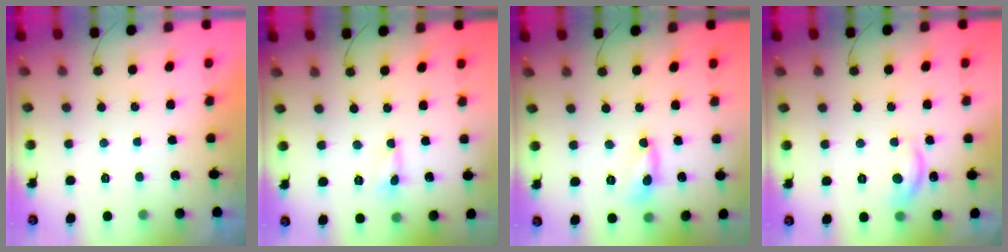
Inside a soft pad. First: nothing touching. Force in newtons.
{"total": 0.0}
{"total": 4.2, "press": 4.2, "slide": 0.3}
{"total": 10.6, "press": 10.5, "slide": 0.7}